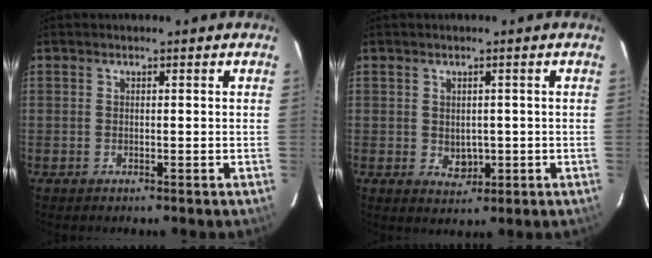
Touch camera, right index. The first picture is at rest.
{"total": 3.4, "force": [-0.2, 2.8, 1.9], "torque": [-0.031, -0.001, 0.005]}